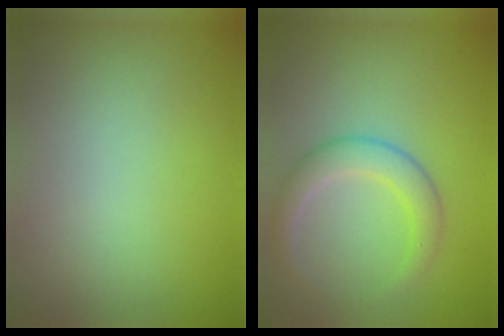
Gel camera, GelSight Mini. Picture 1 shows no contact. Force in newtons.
{"total": 3.1, "press": 3.1, "slide": 0.3}